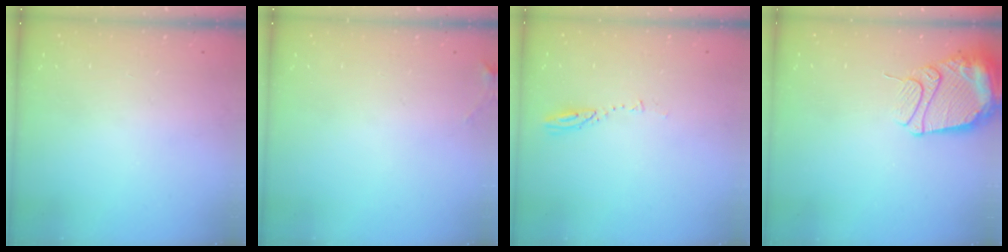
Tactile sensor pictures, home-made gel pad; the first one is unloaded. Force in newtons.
{"total": 5.4, "press": 5.1, "slide": 1.8}
{"total": 2.9, "press": 2.9, "slide": 0.3}
{"total": 13.4, "press": 13.3, "slide": 1.6}